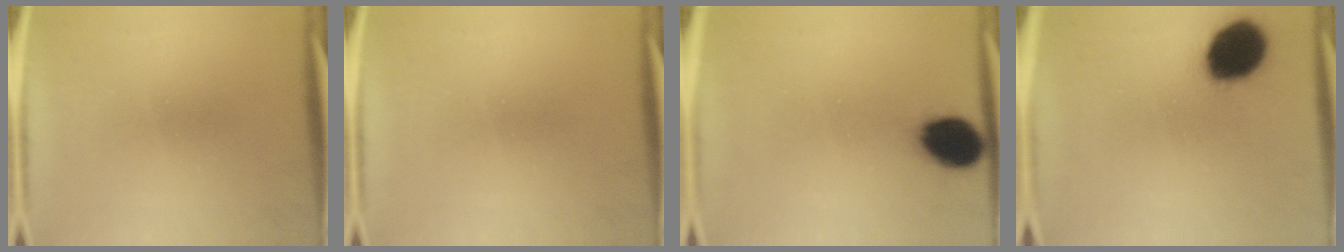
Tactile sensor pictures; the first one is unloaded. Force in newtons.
{"total": 0.0}
{"total": 9.3}
{"total": 16.4}